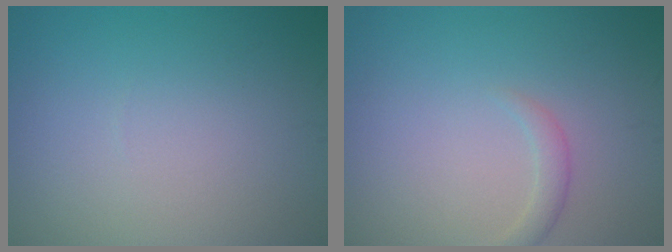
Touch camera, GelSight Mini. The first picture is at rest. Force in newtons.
{"total": 1.2, "press": 1.2, "slide": 0.0}